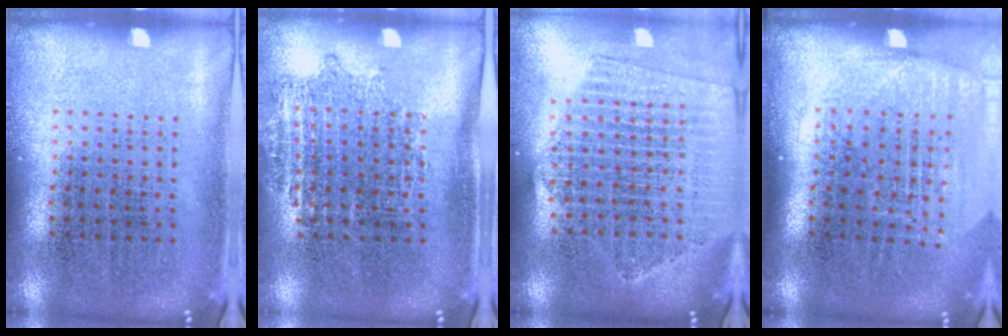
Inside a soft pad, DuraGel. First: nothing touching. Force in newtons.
{"total": 1.0, "press": 0.9, "slide": 0.4}
{"total": 2.1, "press": 1.9, "slide": 0.8}
{"total": 1.8, "press": 1.6, "slide": 0.9}